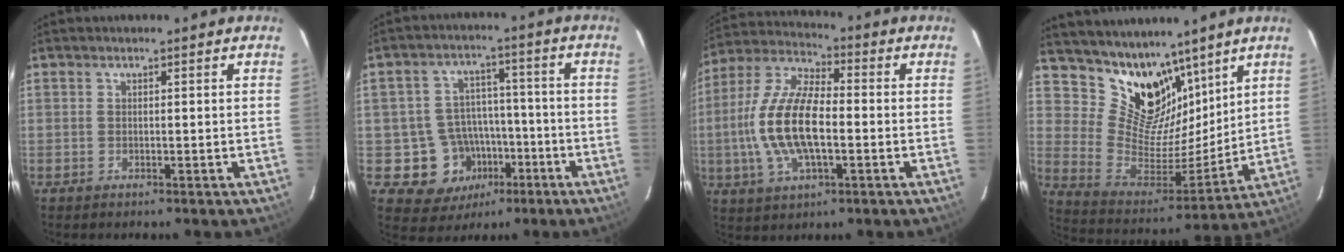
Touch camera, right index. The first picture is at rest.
{"total": 10.9, "force": [-4.4, 9.5, 2.9], "torque": [-0.066, 0.037, -0.045]}
{"total": 15.4, "force": [-2.2, 6.3, 13.9], "torque": [-0.287, 0.004, -0.044]}
{"total": 15.7, "force": [11.6, 8.9, 5.7], "torque": [-0.118, -0.013, 0.221]}